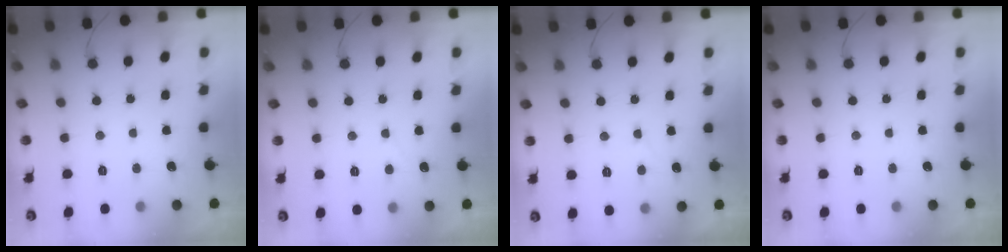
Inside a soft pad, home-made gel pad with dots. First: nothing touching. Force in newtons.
{"total": 2.3, "press": 2.3, "slide": 0.2}
{"total": 3.1, "press": 3.1, "slide": 0.3}
{"total": 0.0}